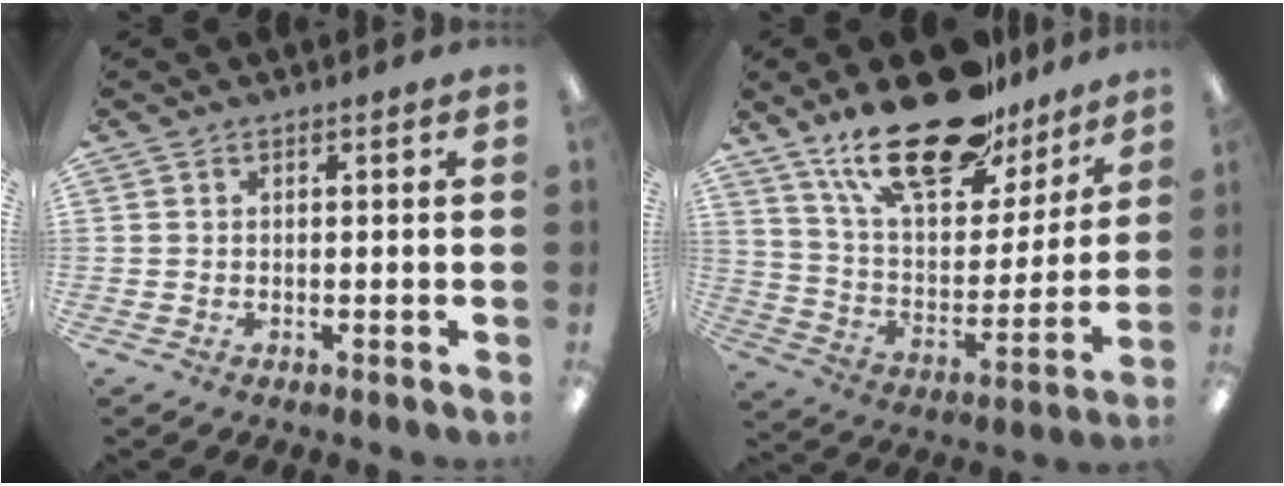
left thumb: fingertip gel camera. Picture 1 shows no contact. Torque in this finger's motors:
{"motor_torque": [0.69, 0.13, 1.33, -1.44, 0.34]}